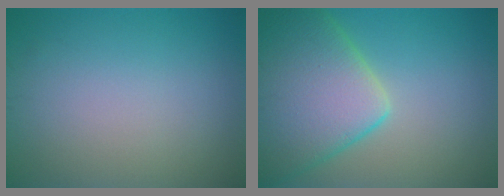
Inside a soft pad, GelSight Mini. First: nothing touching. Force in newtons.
{"total": 10.1, "press": 10.1, "slide": 0.6}